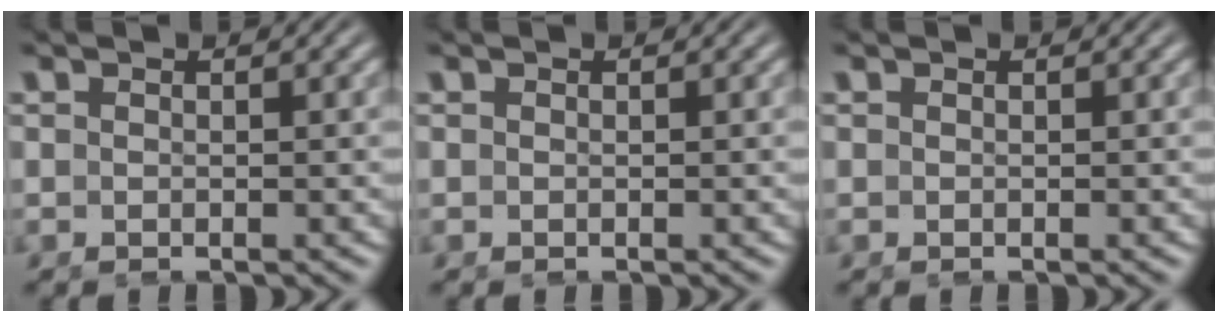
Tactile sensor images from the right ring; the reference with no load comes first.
{"total": 0.0}
{"total": 0.0}